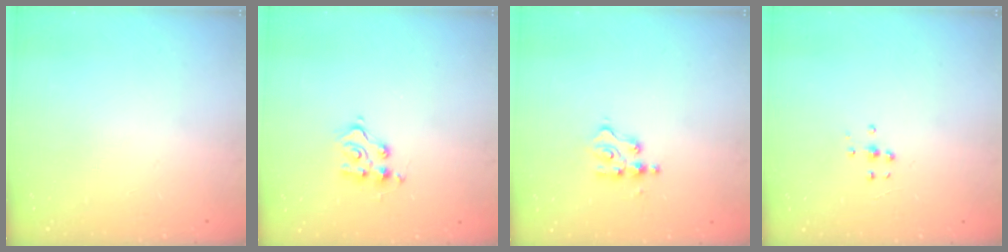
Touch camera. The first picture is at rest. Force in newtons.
{"total": 6.0, "press": 6.0, "slide": 0.1}
{"total": 2.3, "press": 2.2, "slide": 0.3}
{"total": 4.9, "press": 4.9, "slide": 0.4}